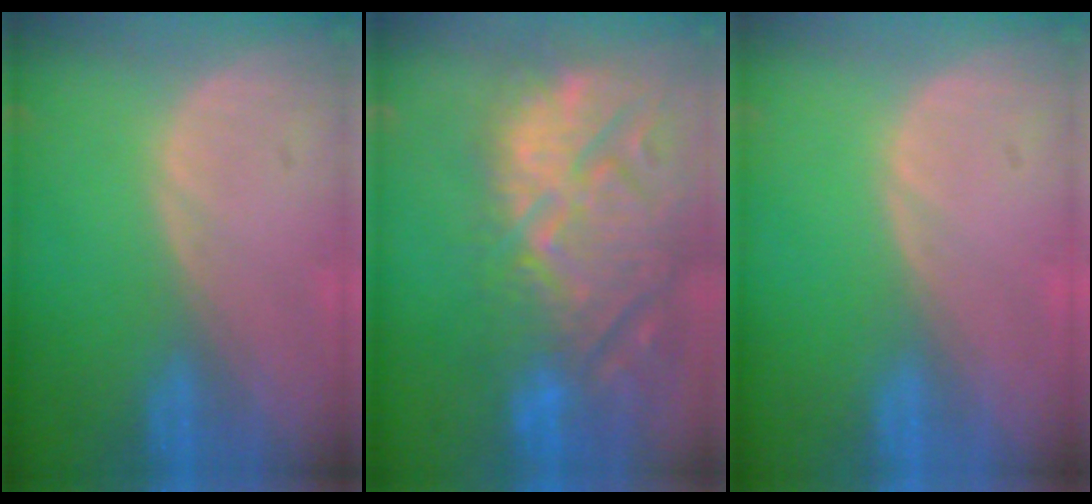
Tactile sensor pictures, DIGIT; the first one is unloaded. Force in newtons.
{"total": 15.3, "press": 13.0, "slide": 7.9}
{"total": 0.0}